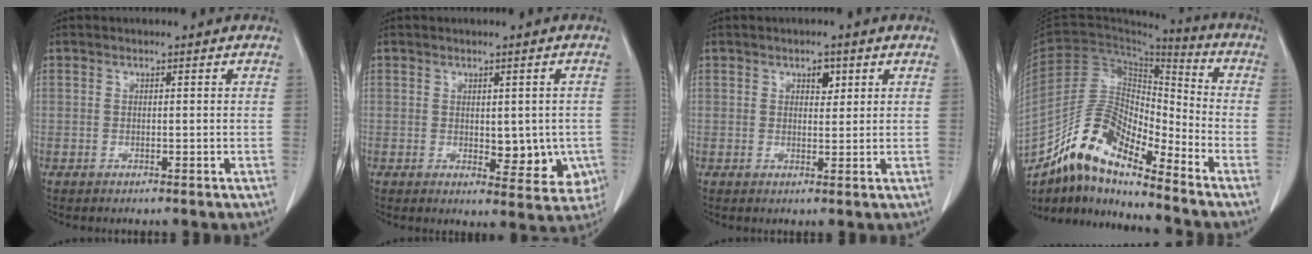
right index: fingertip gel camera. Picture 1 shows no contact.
{"total": 7.4, "force": [-1.0, 4.0, 6.2], "torque": [-0.054, -0.006, -0.004]}
{"total": 2.2, "force": [1.1, 1.2, 1.4], "torque": [-0.017, -0.001, 0.017]}
{"total": 13.4, "force": [-10.8, 3.4, 7.2], "torque": [-0.139, 0.028, -0.197]}